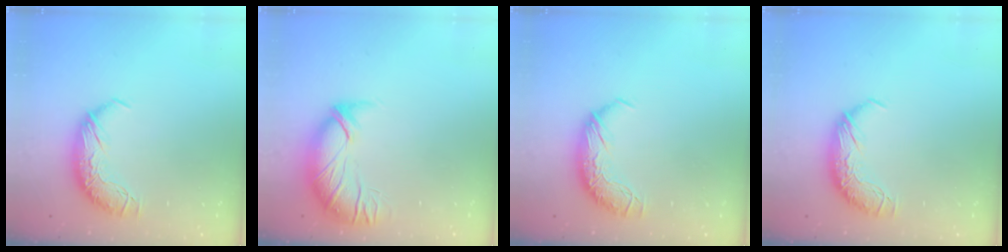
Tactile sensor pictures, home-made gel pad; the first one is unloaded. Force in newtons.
{"total": 2.9, "press": 1.4, "slide": 2.5}
{"total": 0.0}
{"total": 0.0}